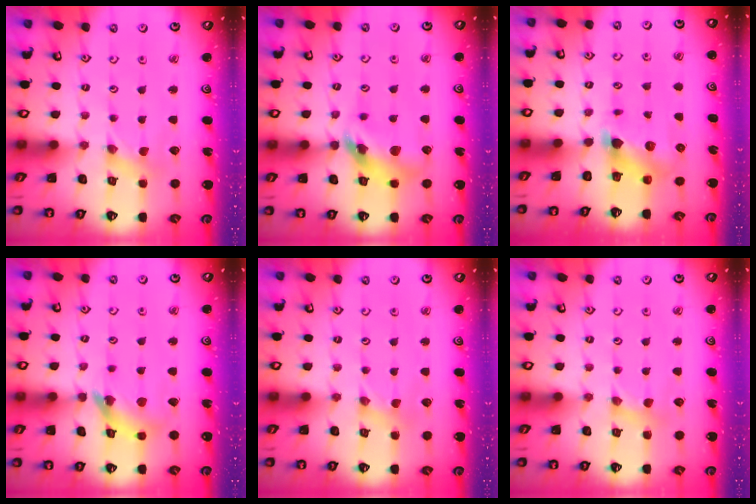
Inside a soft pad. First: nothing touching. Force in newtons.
{"total": 12.9, "press": 12.7, "slide": 1.8}
{"total": 6.1, "press": 6.1, "slide": 0.4}
{"total": 11.8, "press": 11.7, "slide": 1.4}
{"total": 0.0}
{"total": 3.6, "press": 3.6, "slide": 0.5}